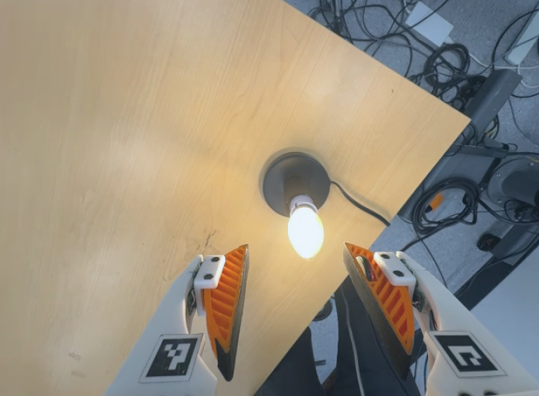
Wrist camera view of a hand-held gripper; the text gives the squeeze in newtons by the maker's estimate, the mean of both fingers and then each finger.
{"total": 0.0}